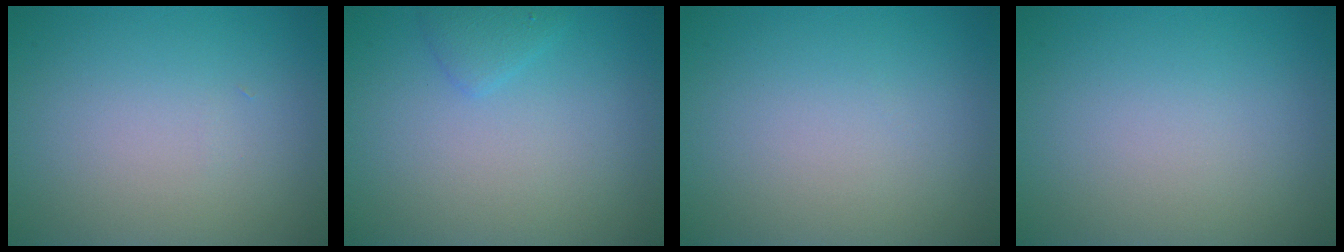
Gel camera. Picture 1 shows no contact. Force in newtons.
{"total": 1.2, "press": 1.2, "slide": 0.0}
{"total": 0.0}
{"total": 0.0}